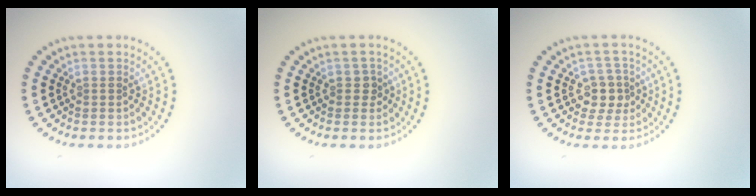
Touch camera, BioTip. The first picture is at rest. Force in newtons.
{"total": 1.0, "press": 0.9, "slide": 0.4}
{"total": 2.5, "press": 2.2, "slide": 1.1}